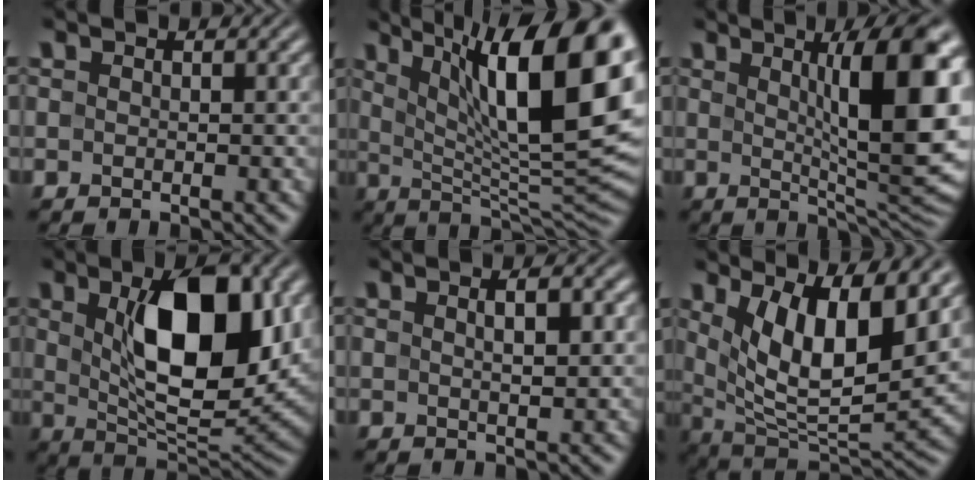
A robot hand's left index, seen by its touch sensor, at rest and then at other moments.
{"total": 16.6, "force": [6.1, 5.4, 14.4], "torque": [-0.209, 0.004, 0.107]}
{"total": 12.3, "force": [2.8, 3.4, 11.5], "torque": [-0.132, -0.001, 0.044]}
{"total": 10.9, "force": [2.4, 5.1, 9.4], "torque": [-0.149, -0.004, 0.044]}
{"total": 2.5, "force": [0.7, 0.7, 2.4], "torque": [-0.032, 0.003, 0.011]}
{"total": 10.0, "force": [3.7, 3.5, 8.6], "torque": [-0.156, -0.017, 0.071]}